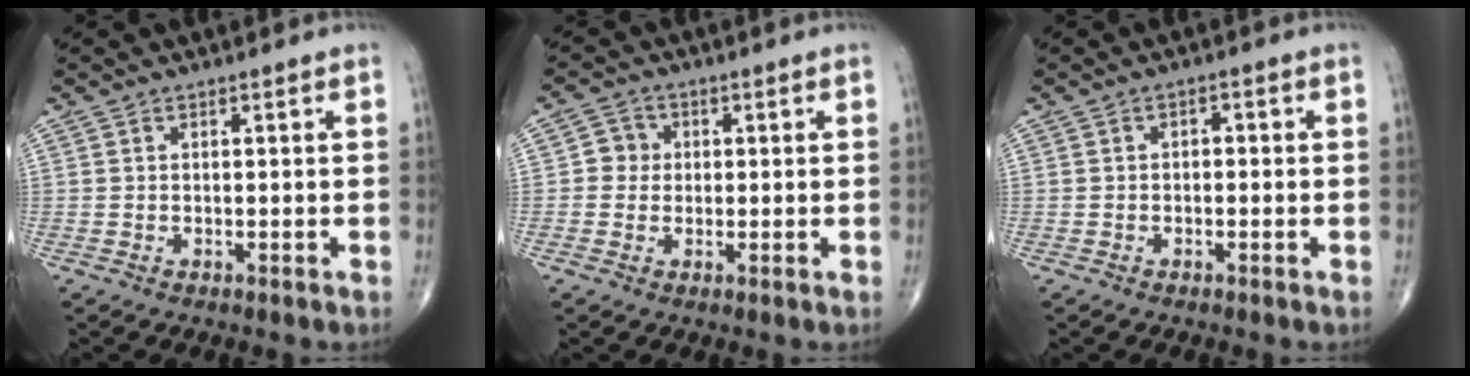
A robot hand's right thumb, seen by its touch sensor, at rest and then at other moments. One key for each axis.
{"total": 3.5, "fx": 0.2, "fy": 3.4, "fz": 1.0, "tx": 0.009, "ty": 0.008, "tz": -0.003}
{"total": 1.4, "fx": -0.3, "fy": 1.0, "fz": 0.9, "tx": -0.002, "ty": 0.008, "tz": -0.011}